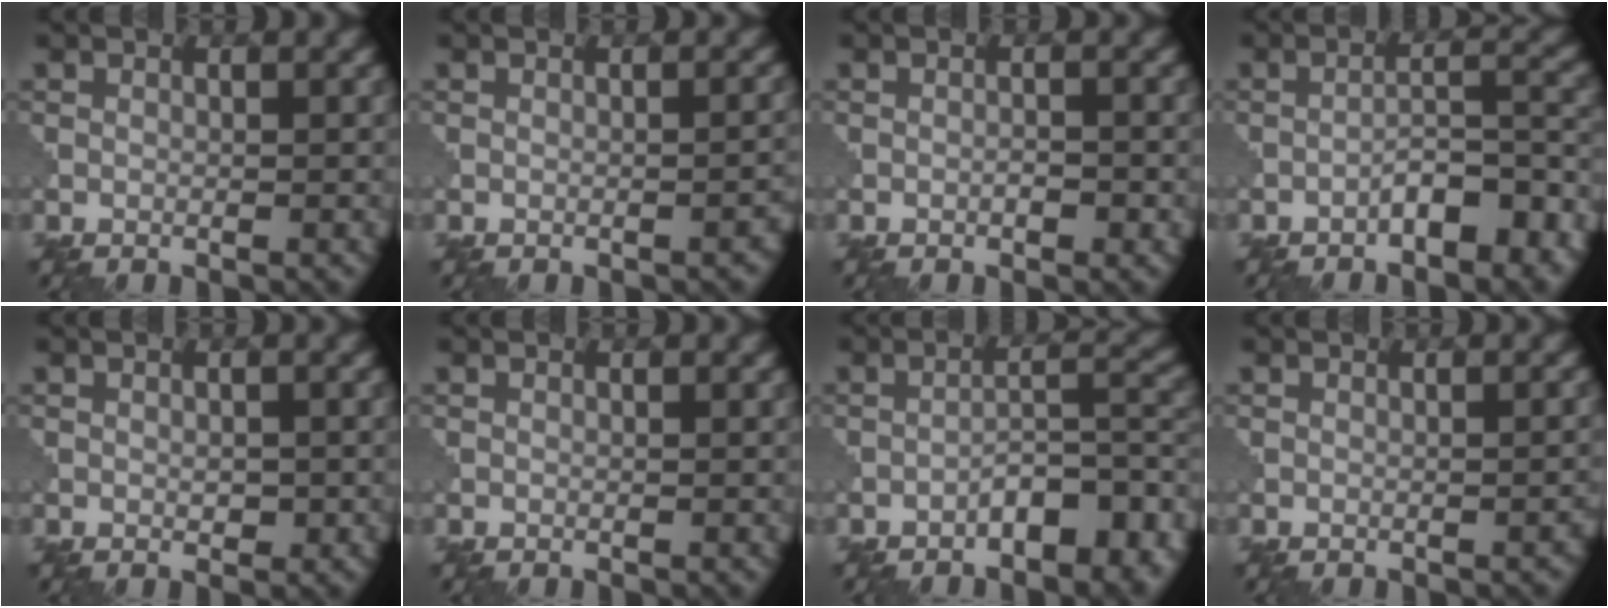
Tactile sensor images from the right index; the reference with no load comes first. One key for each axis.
{"total": 1.1, "fx": -0.7, "fy": 0.4, "fz": 0.7, "tx": -0.009, "ty": 0.005, "tz": -0.008}
{"total": 0.9, "fx": -0.3, "fy": 0.4, "fz": 0.7, "tx": -0.012, "ty": 0.003, "tz": -0.004}
{"total": 4.9, "fx": -3.0, "fy": 1.7, "fz": 3.5, "tx": -0.051, "ty": 0.015, "tz": -0.045}
{"total": 1.0, "fx": 0.0, "fy": 0.7, "fz": 0.7, "tx": -0.008, "ty": 0.000, "tz": 0.002}
{"total": 0.0}
{"total": 6.0, "fx": -3.4, "fy": 2.3, "fz": 4.3, "tx": -0.053, "ty": 0.019, "tz": -0.050}
{"total": 0.7, "fx": -0.4, "fy": 0.3, "fz": 0.4, "tx": -0.007, "ty": 0.003, "tz": -0.003}